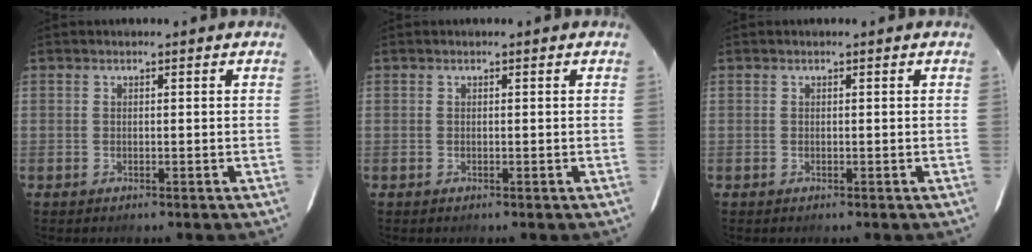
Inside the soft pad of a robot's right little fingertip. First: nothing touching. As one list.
[{"total": 0.0}, {"total": 0.0}]